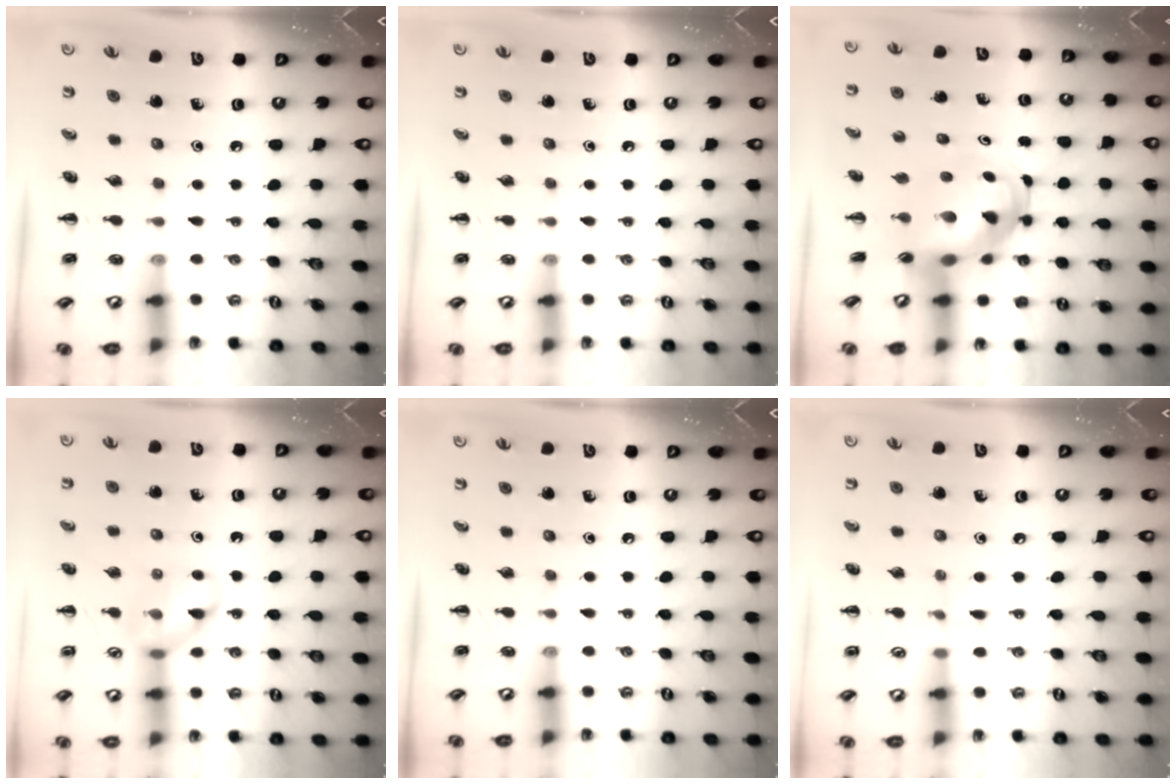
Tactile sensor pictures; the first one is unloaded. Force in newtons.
{"total": 0.0}
{"total": 6.1, "press": 5.8, "slide": 1.8}
{"total": 11.0, "press": 11.0, "slide": 1.2}
{"total": 0.0}
{"total": 3.8, "press": 3.5, "slide": 1.4}